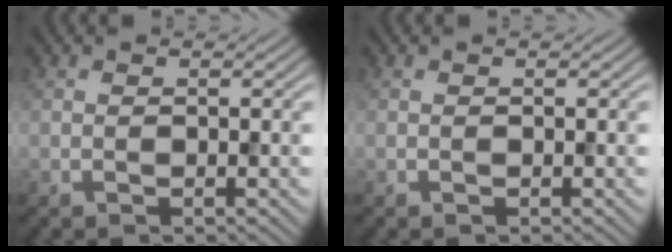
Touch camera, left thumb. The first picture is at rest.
{"total": 0.0}